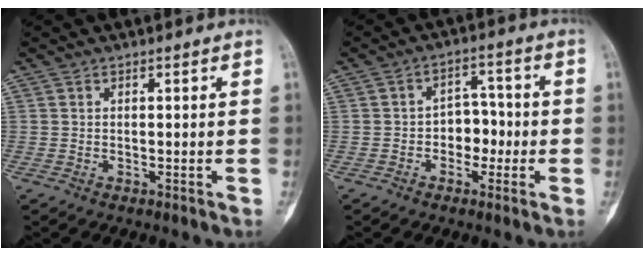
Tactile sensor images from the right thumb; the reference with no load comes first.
{"total": 5.9, "force": [-1.4, 4.5, 3.6], "torque": [-0.018, 0.027, -0.030]}